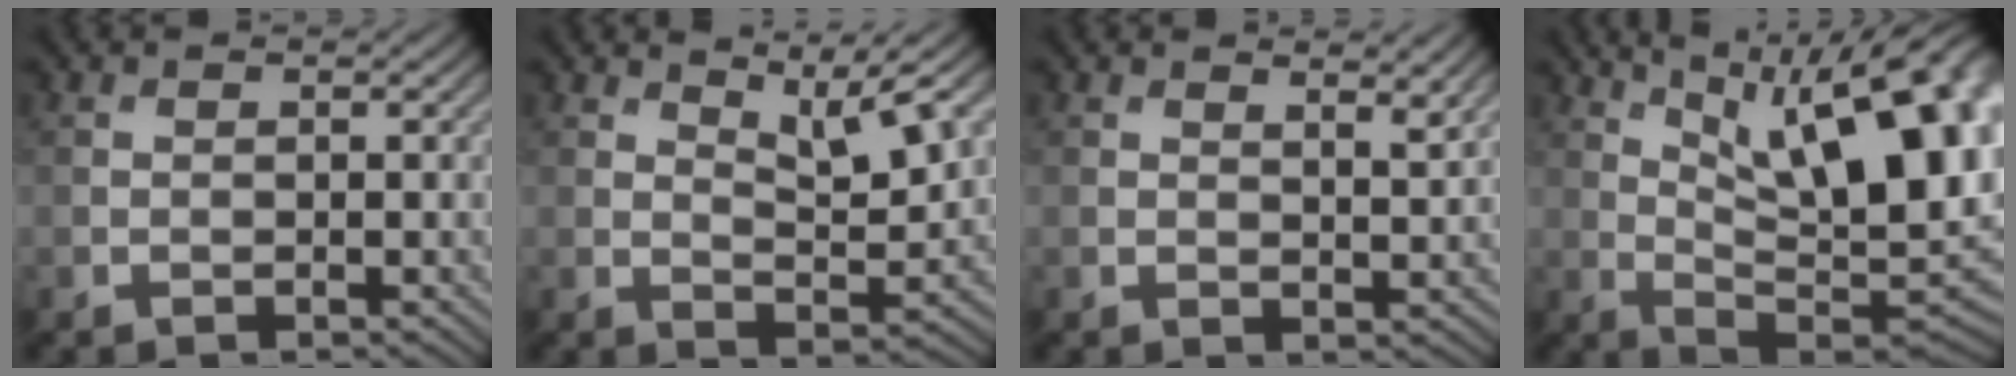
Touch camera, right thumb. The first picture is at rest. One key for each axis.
{"total": 6.6, "fx": 4.3, "fy": 1.2, "fz": 4.9, "tx": -0.084, "ty": -0.002, "tz": 0.079}
{"total": 2.8, "fx": 1.7, "fy": 0.5, "fz": 2.1, "tx": -0.034, "ty": -0.003, "tz": 0.033}
{"total": 20.2, "fx": 7.1, "fy": 8.4, "fz": 16.9, "tx": -0.239, "ty": 0.044, "tz": 0.115}